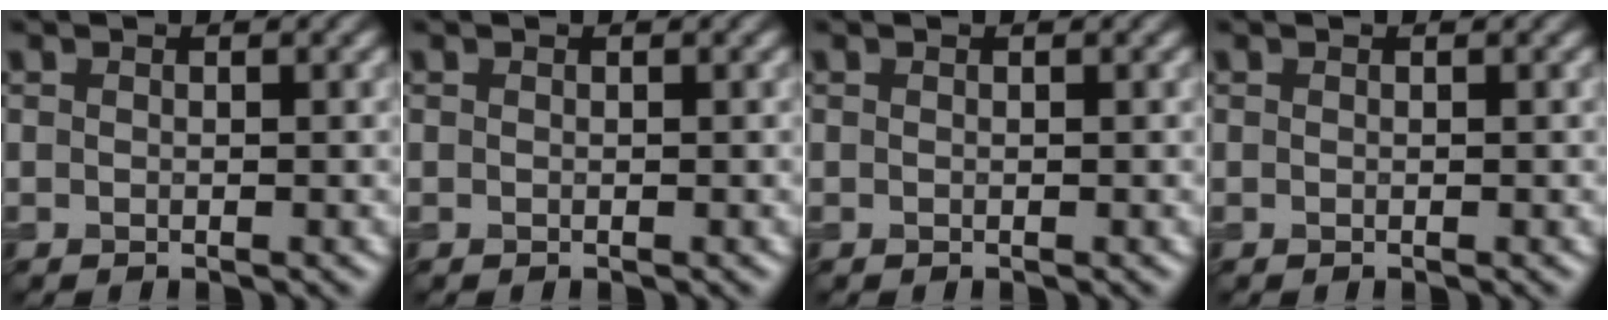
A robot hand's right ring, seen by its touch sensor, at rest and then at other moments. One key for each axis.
{"total": 0.0}
{"total": 0.0}
{"total": 0.0}